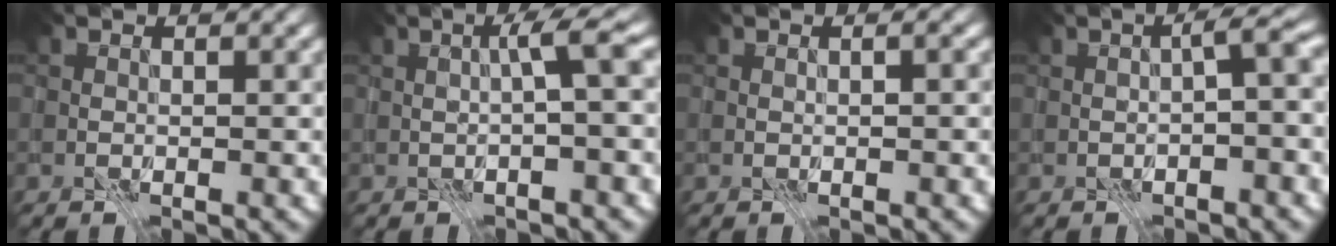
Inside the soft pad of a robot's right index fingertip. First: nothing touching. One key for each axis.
{"total": 2.6, "fx": 0.0, "fy": -0.2, "fz": 2.6, "tx": -0.042, "ty": 0.015, "tz": -0.003}
{"total": 0.6, "fx": -0.2, "fy": 0.1, "fz": 0.6, "tx": -0.010, "ty": -0.001, "tz": -0.003}
{"total": 2.9, "fx": -0.9, "fy": 0.4, "fz": 2.7, "tx": -0.043, "ty": 0.011, "tz": -0.020}